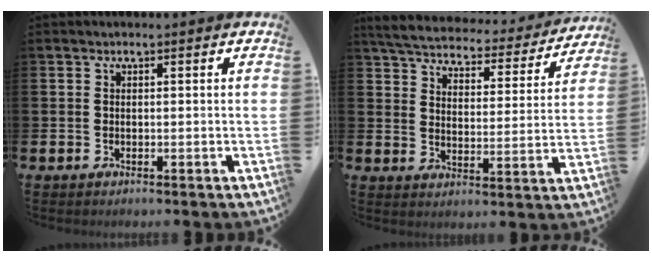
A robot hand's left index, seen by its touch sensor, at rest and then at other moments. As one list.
[{"total": 5.3, "force": [5.0, 1.1, 1.5], "torque": [-0.059, -0.035, 0.082]}]